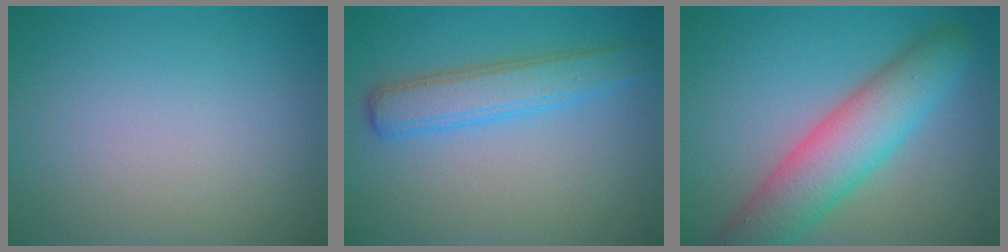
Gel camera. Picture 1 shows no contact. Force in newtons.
{"total": 4.0, "press": 4.0, "slide": 0.0}
{"total": 7.3, "press": 7.3, "slide": 0.4}